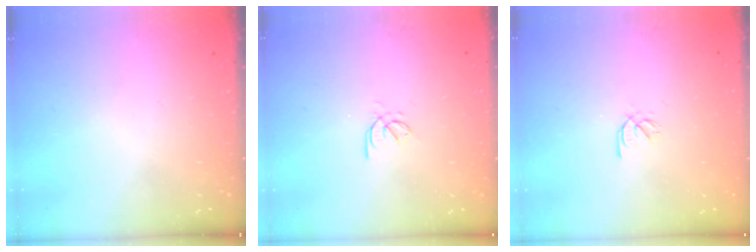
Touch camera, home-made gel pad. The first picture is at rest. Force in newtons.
{"total": 1.7, "press": 1.6, "slide": 0.5}
{"total": 2.1, "press": 2.0, "slide": 0.7}